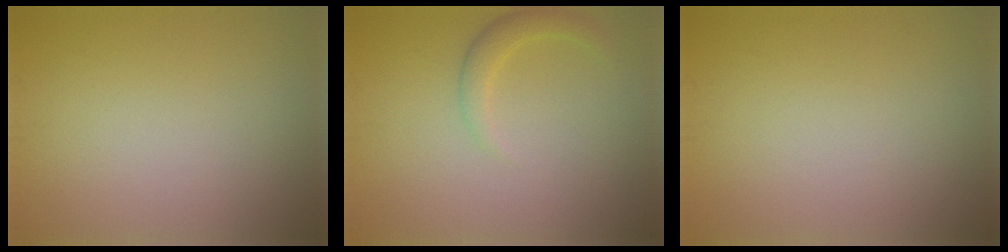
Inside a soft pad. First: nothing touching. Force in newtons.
{"total": 1.9, "press": 1.9, "slide": 0.1}
{"total": 0.0}